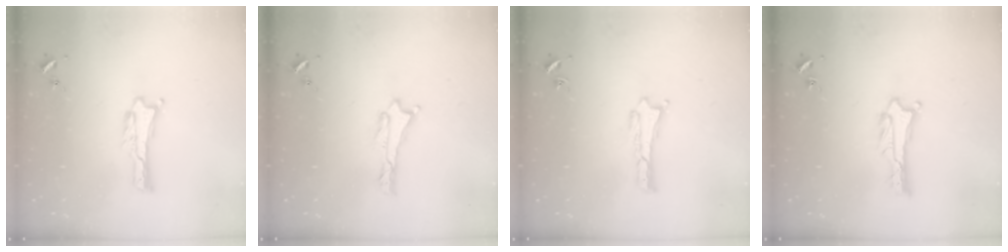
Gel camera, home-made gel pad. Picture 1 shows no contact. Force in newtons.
{"total": 0.0}
{"total": 0.0}
{"total": 1.3, "press": 1.3, "slide": 0.0}